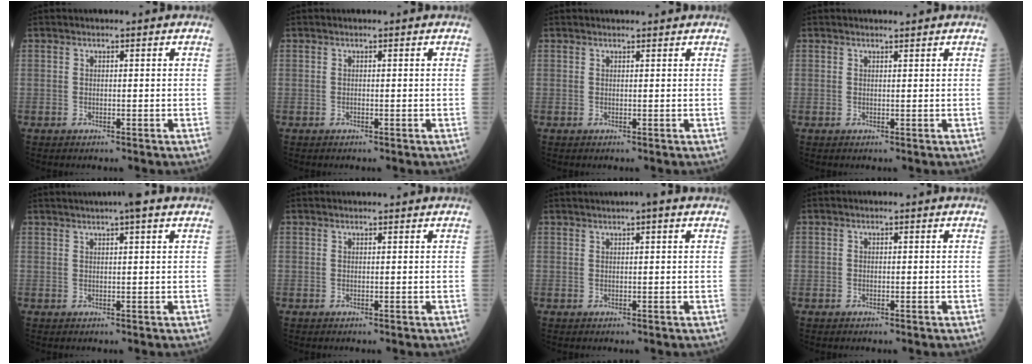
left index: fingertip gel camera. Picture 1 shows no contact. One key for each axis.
{"total": 0.0}
{"total": 2.7, "fx": 2.6, "fy": 0.2, "fz": 0.6, "tx": -0.008, "ty": 0.019, "tz": 0.033}
{"total": 0.6, "fx": 0.6, "fy": -0.1, "fz": 0.1, "tx": -0.006, "ty": -0.006, "tz": 0.010}
{"total": 4.8, "fx": 3.6, "fy": 0.0, "fz": 3.3, "tx": -0.050, "ty": 0.025, "tz": 0.054}
{"total": 1.9, "fx": 1.9, "fy": 0.1, "fz": 0.4, "tx": -0.007, "ty": 0.017, "tz": 0.025}
{"total": 3.0, "fx": 2.1, "fy": 0.0, "fz": 2.1, "tx": -0.032, "ty": 0.021, "tz": 0.032}
{"total": 0.0}